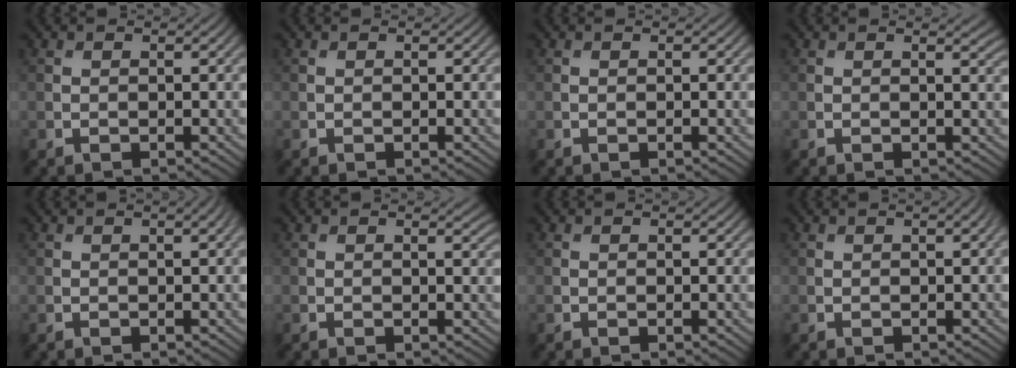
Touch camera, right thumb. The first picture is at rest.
{"total": 0.0}
{"total": 0.0}
{"total": 1.4, "force": [0.8, 0.2, 1.1], "torque": [-0.013, -0.002, 0.012]}
{"total": 1.3, "force": [0.5, 0.2, 1.2], "torque": [-0.016, 0.007, 0.001]}
{"total": 0.8, "force": [0.5, 0.1, 0.6], "torque": [-0.008, -0.002, 0.008]}
{"total": 0.0}
{"total": 0.9, "force": [0.3, 0.1, 0.9], "torque": [-0.012, 0.006, 0.003]}